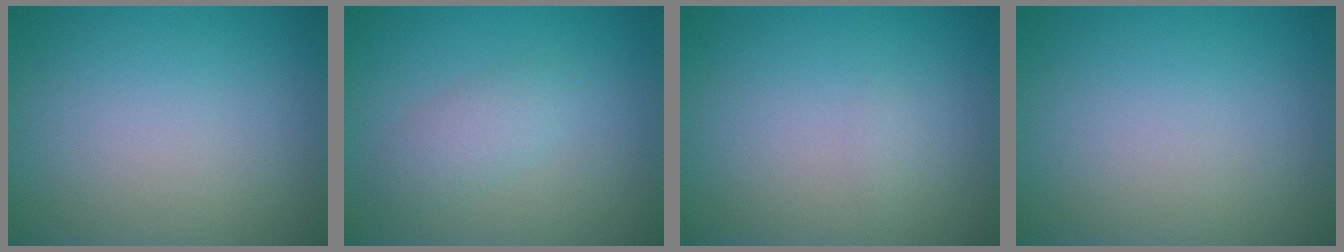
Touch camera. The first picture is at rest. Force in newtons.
{"total": 2.2, "press": 2.2, "slide": 0.1}
{"total": 0.6, "press": 0.6, "slide": 0.0}
{"total": 0.0}